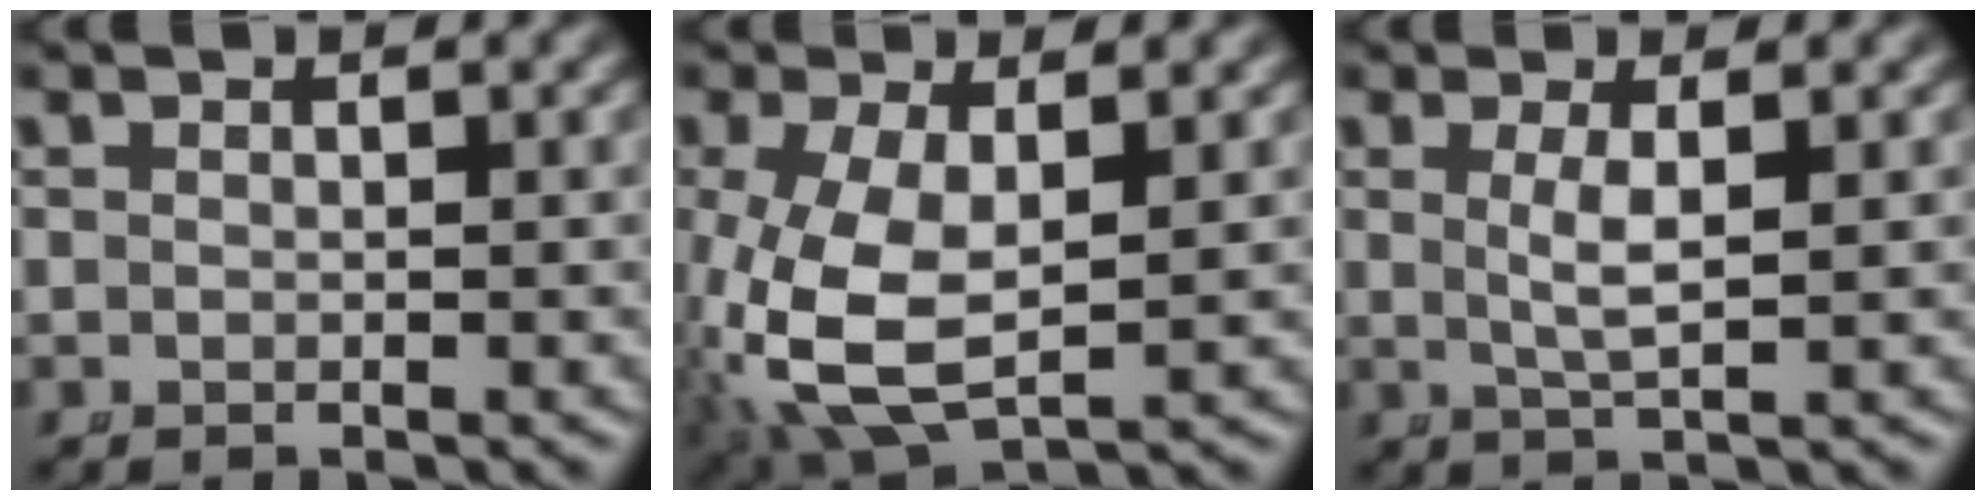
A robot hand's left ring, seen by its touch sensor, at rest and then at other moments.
{"total": 8.9, "force": [-1.2, 5.6, 6.8], "torque": [-0.183, -0.057, 0.018]}
{"total": 2.3, "force": [0.3, -0.2, 2.3], "torque": [-0.054, -0.015, 0.017]}